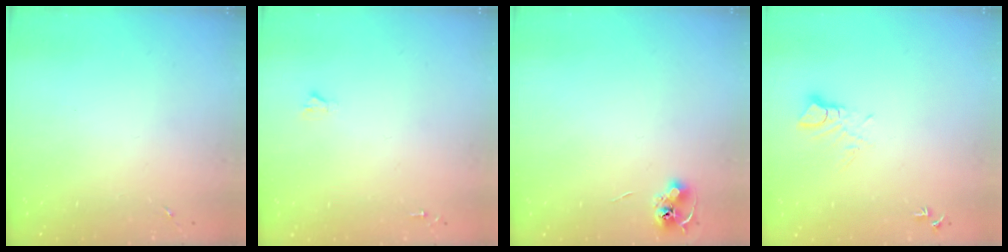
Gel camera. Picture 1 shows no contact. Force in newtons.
{"total": 1.6, "press": 1.6, "slide": 0.1}
{"total": 6.6, "press": 6.6, "slide": 0.5}
{"total": 7.2, "press": 7.2, "slide": 0.8}